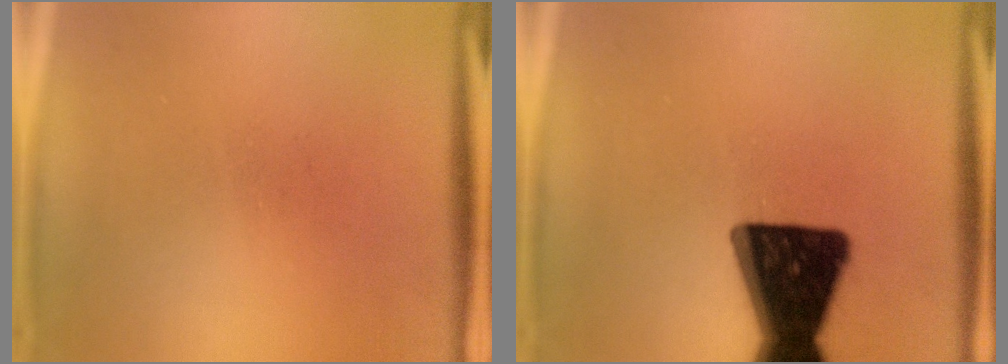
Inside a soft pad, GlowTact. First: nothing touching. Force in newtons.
{"total": 18.4}